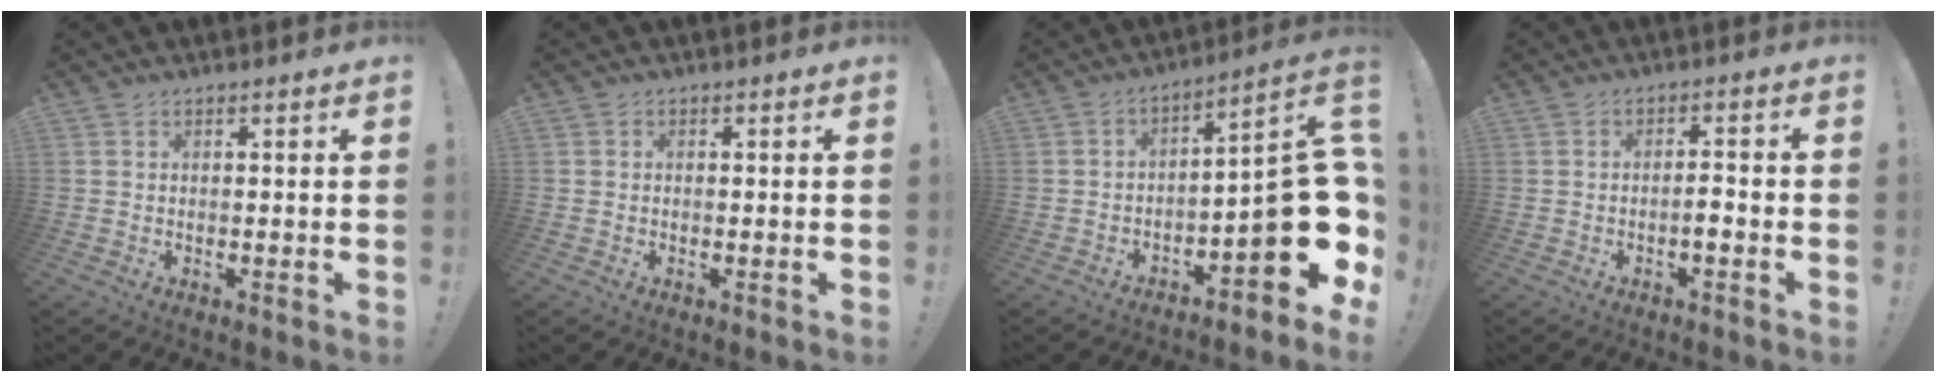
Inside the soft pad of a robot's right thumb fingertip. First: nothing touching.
{"total": 0.0}
{"total": 17.6, "force": [-3.7, 5.5, 16.3], "torque": [-0.213, 0.015, -0.053]}
{"total": 3.0, "force": [-1.2, 0.9, 2.6], "torque": [-0.042, 0.005, -0.021]}